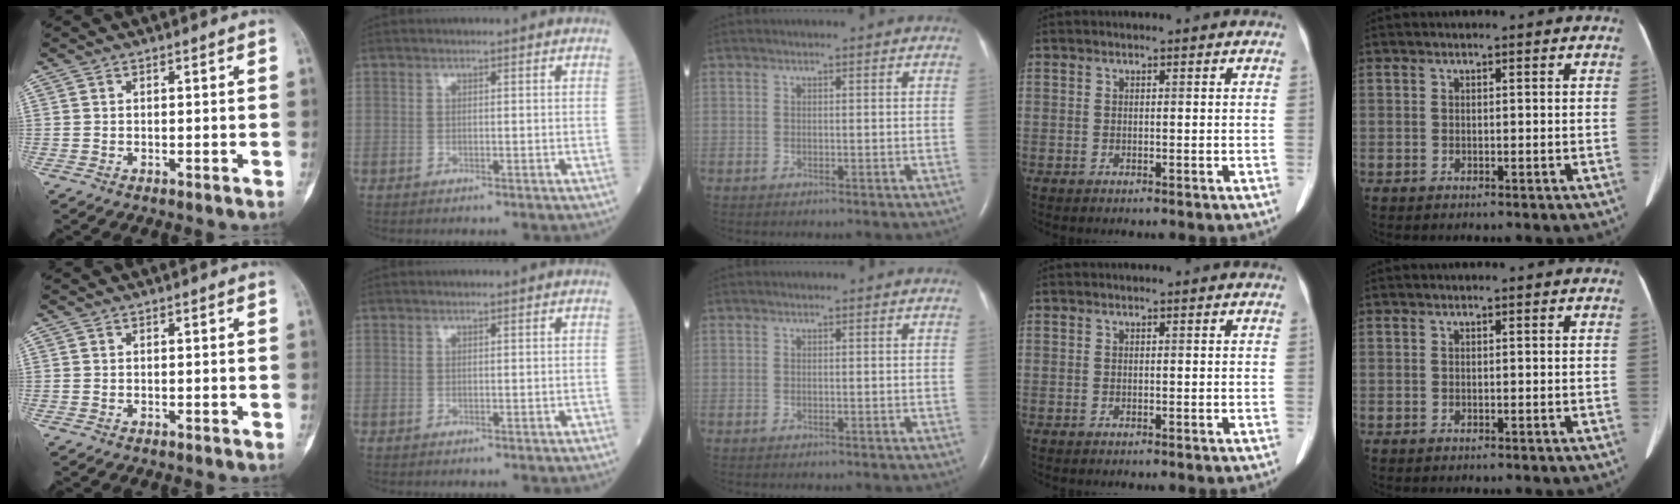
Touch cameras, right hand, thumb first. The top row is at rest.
{}